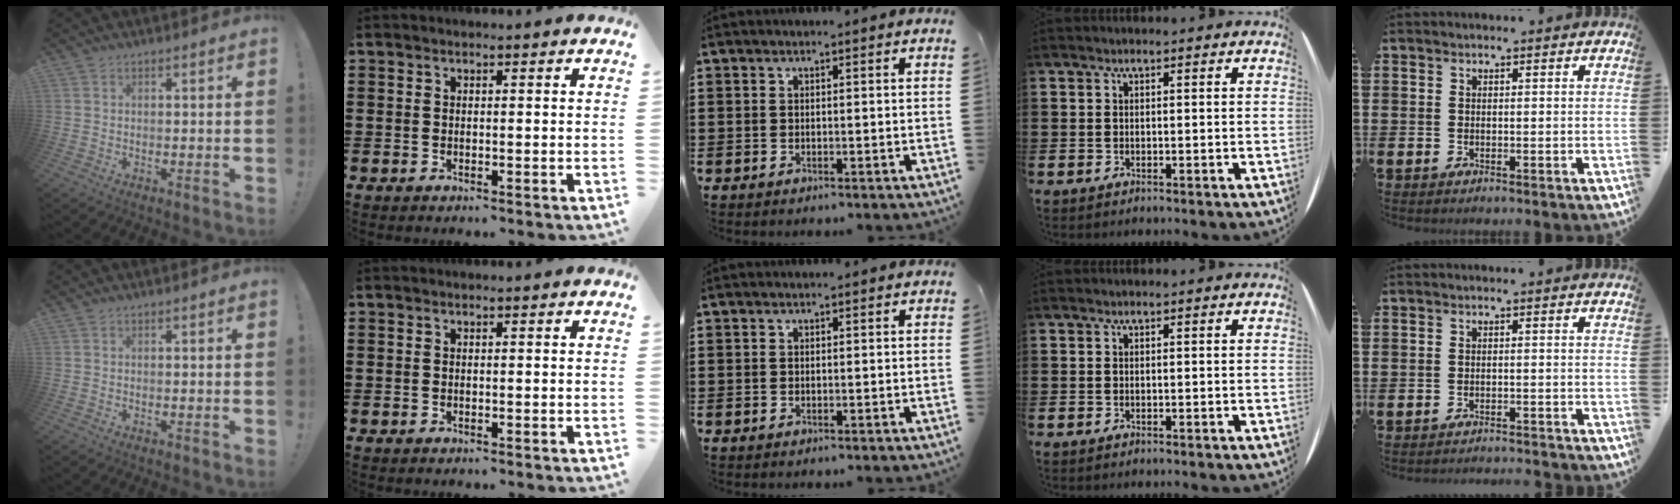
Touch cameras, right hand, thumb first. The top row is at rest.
{"little": {"total": 1.3, "force": [-1.3, -0.2, -0.1], "torque": [-0.001, 0.004, -0.027]}}